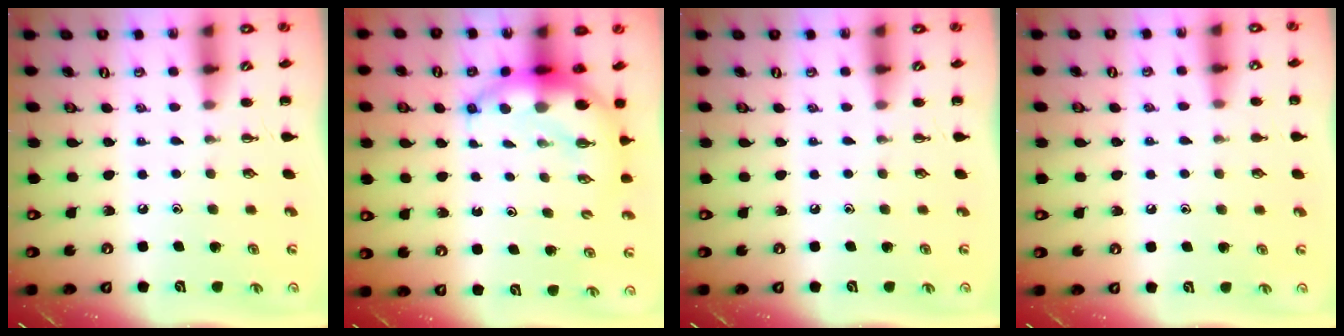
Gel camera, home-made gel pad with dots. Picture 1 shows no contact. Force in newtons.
{"total": 9.0, "press": 8.6, "slide": 2.3}
{"total": 0.0}
{"total": 6.1, "press": 5.8, "slide": 2.0}